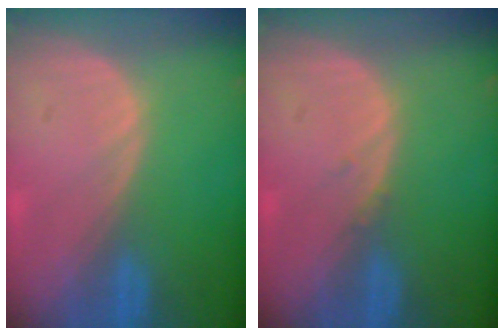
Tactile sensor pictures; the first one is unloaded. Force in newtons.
{"total": 0.6, "press": 0.5, "slide": 0.1}